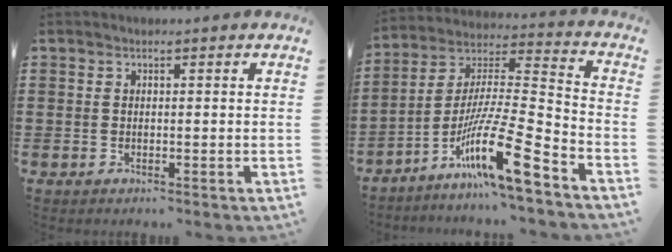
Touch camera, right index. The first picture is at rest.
{"total": 15.3, "force": [-9.4, 1.9, 11.9], "torque": [-0.221, 0.004, -0.172]}